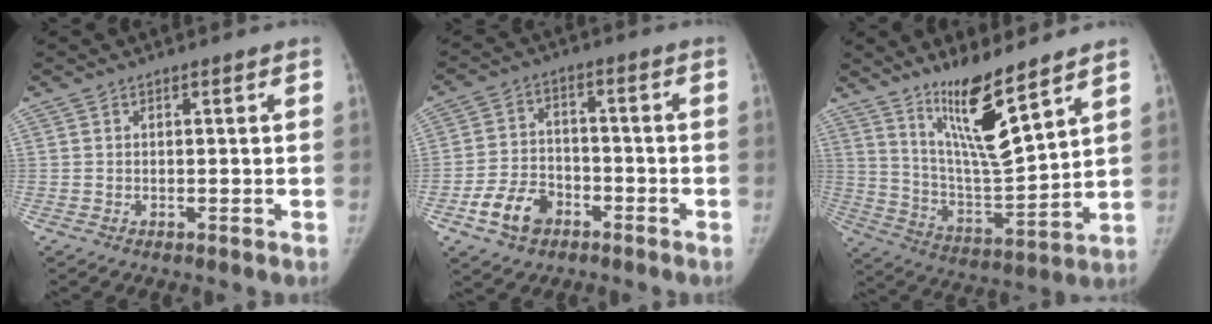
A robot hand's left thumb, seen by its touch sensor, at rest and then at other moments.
{"total": 8.7, "force": [-4.6, 6.0, 4.2], "torque": [-0.061, 0.026, -0.081]}
{"total": 14.2, "force": [9.8, 2.1, 10.1], "torque": [-0.164, -0.082, 0.190]}